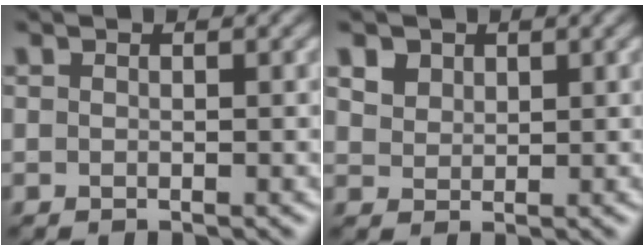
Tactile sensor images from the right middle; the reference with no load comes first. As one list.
[{"total": 2.9, "force": [1.9, 1.9, 1.1], "torque": [-0.034, 0.003, 0.036]}]